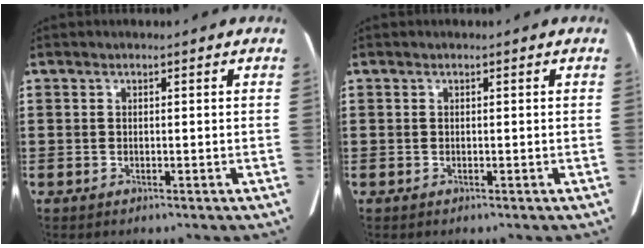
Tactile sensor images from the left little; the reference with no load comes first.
{"total": 0.0}